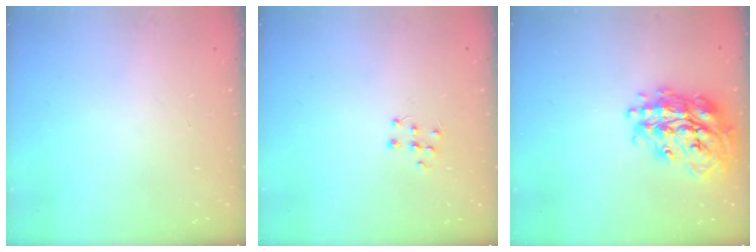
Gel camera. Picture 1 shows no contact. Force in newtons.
{"total": 6.2, "press": 6.2, "slide": 0.4}
{"total": 21.0, "press": 20.9, "slide": 1.5}